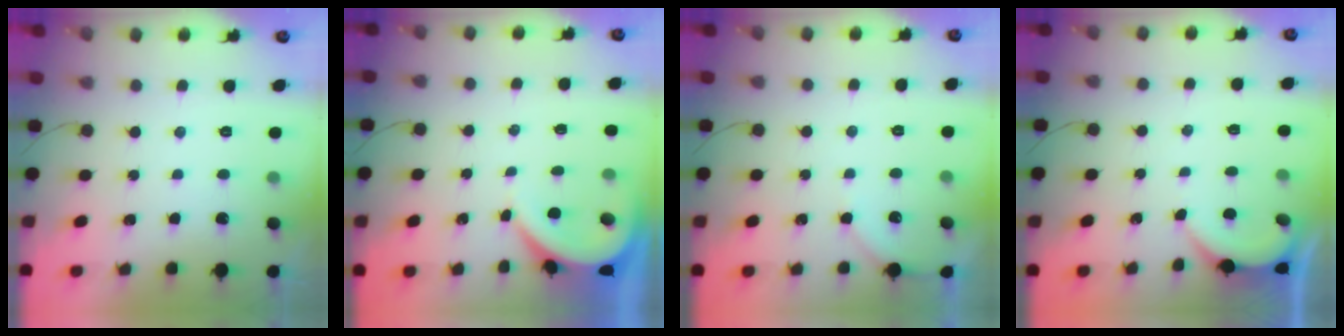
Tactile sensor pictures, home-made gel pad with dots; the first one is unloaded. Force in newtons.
{"total": 3.3, "press": 3.3, "slide": 0.6}
{"total": 2.8, "press": 2.8, "slide": 0.4}
{"total": 1.4, "press": 1.4, "slide": 0.2}